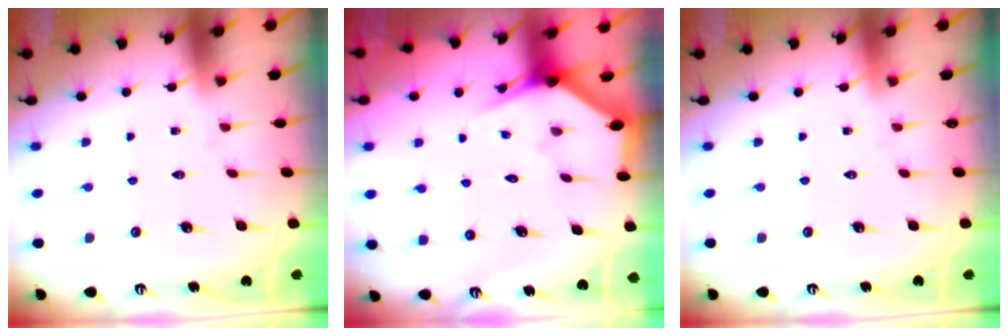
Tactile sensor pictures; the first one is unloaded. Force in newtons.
{"total": 2.7, "press": 2.7, "slide": 0.1}
{"total": 0.0}